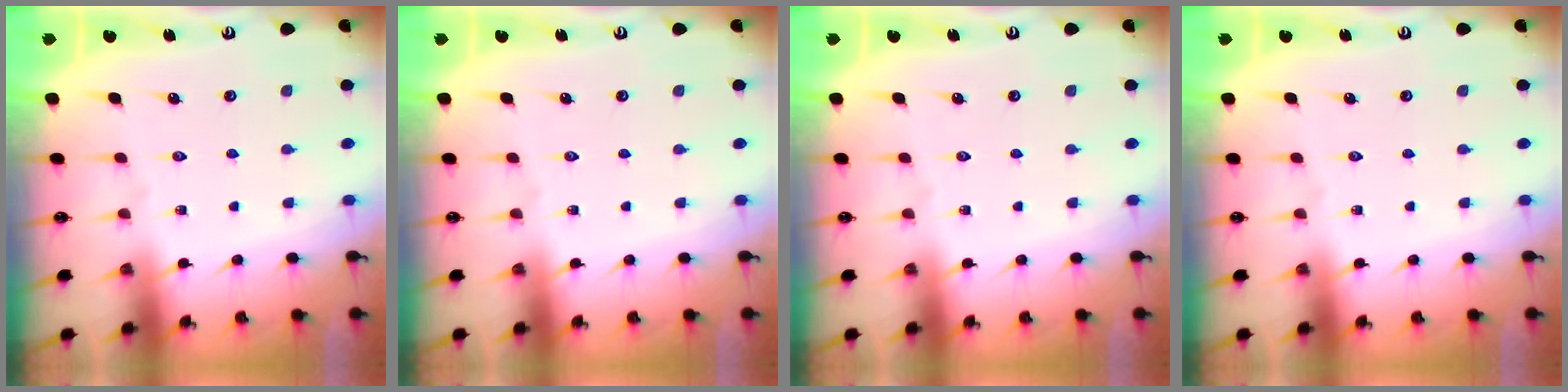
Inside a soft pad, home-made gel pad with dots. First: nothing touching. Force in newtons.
{"total": 0.0}
{"total": 0.0}
{"total": 0.0}